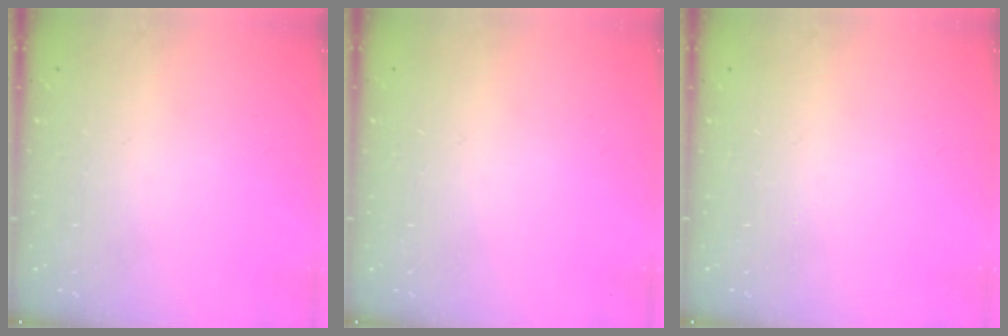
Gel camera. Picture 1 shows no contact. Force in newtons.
{"total": 0.0}
{"total": 0.0}